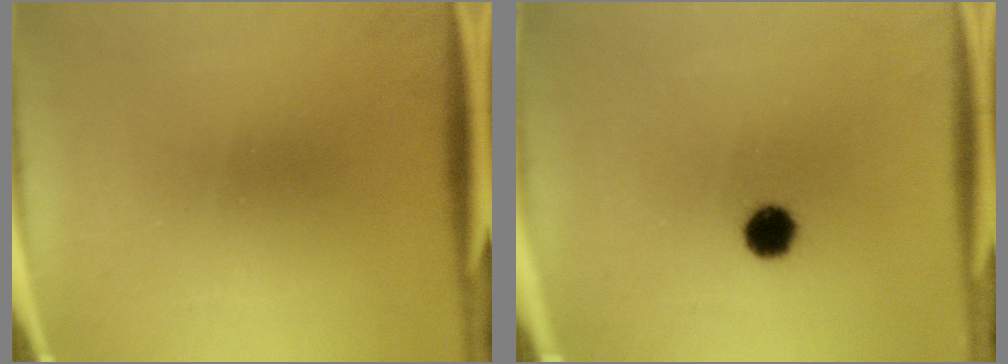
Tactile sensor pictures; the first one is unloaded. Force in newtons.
{"total": 5.1}